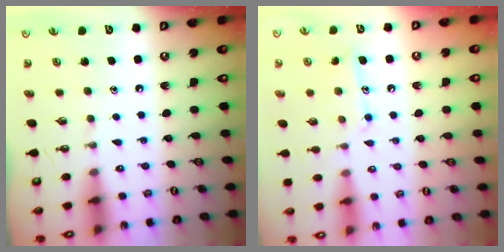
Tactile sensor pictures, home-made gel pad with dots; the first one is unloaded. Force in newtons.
{"total": 10.4, "press": 10.4, "slide": 0.6}